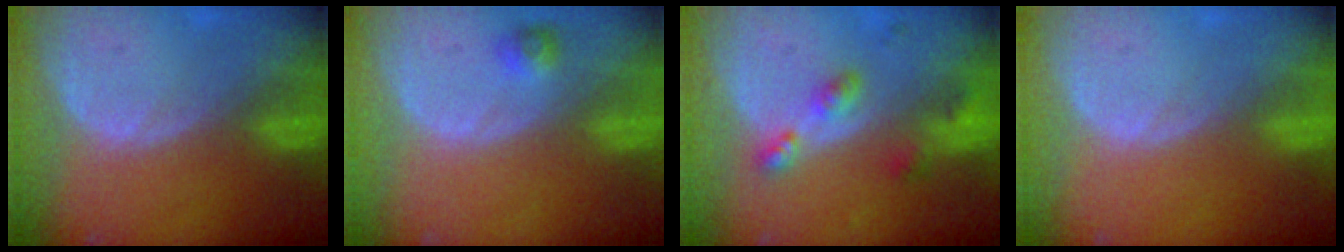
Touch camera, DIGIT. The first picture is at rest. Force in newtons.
{"total": 2.4, "press": 2.2, "slide": 0.9}
{"total": 5.3, "press": 4.8, "slide": 2.2}
{"total": 0.0}